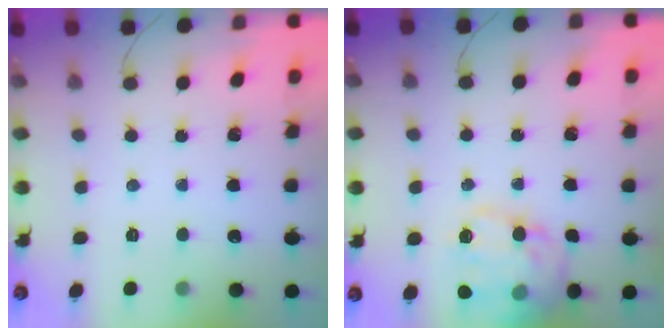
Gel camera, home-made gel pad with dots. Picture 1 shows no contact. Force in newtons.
{"total": 15.9, "press": 15.8, "slide": 1.7}